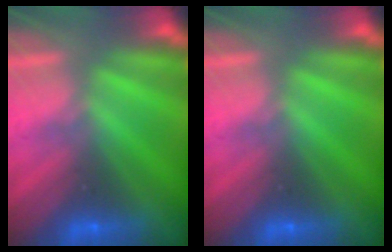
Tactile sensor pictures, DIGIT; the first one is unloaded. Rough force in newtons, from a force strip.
{"total": 0.0}